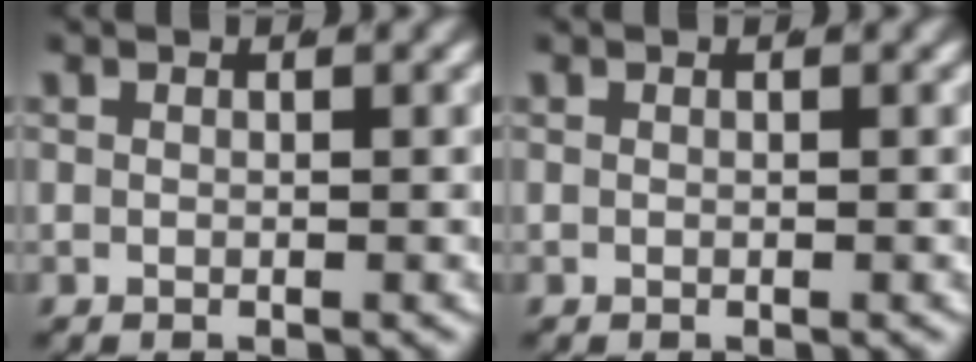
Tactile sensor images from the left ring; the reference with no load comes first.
{"total": 0.0}